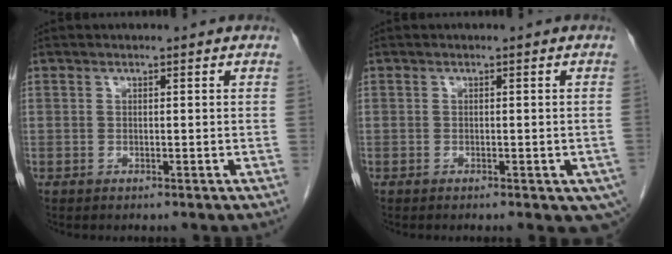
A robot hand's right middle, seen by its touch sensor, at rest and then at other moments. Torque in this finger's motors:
{"motor_torque": [1.15, -0.99, 0.17, 0.03]}